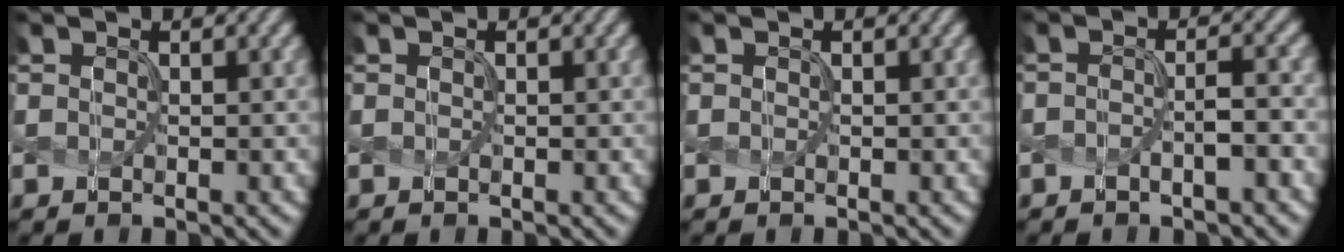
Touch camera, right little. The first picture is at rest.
{"total": 0.0}
{"total": 0.0}
{"total": 1.7, "force": [-0.7, 0.4, 1.5], "torque": [-0.024, 0.002, -0.017]}